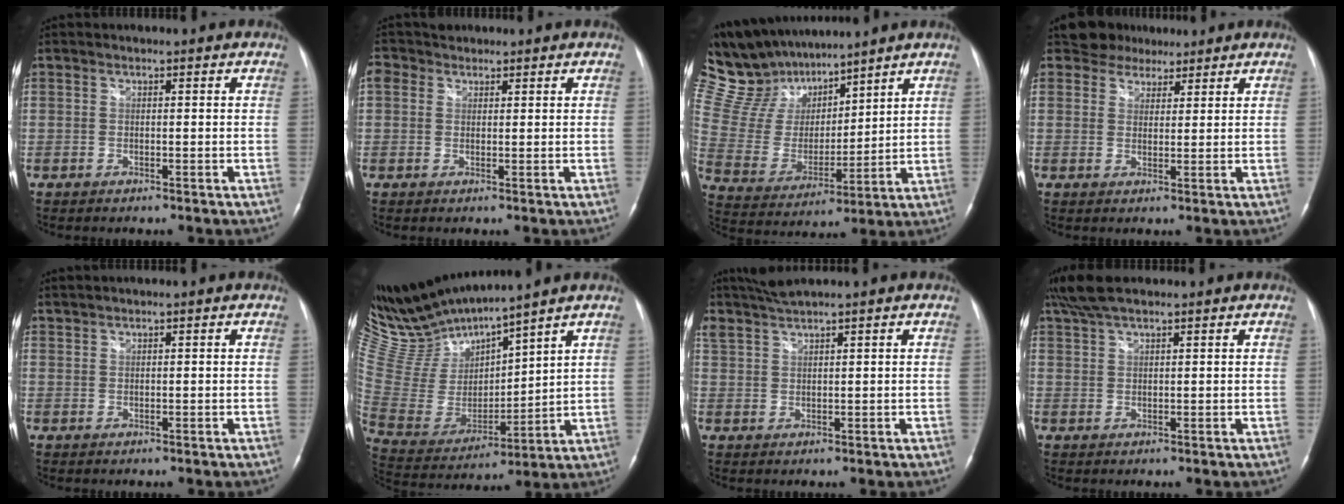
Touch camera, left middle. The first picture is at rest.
{"total": 2.9, "force": [1.6, 2.4, 0.6], "torque": [-0.014, 0.019, 0.028]}
{"total": 16.6, "force": [14.4, 5.9, 6.0], "torque": [-0.129, 0.027, 0.281]}
{"total": 4.6, "force": [3.7, 2.8, 0.0], "torque": [0.005, 0.004, 0.054]}
{"total": 1.1, "force": [1.1, -0.1, 0.3], "torque": [-0.010, 0.011, 0.028]}
{"total": 15.4, "force": [14.5, 0.3, 5.0], "torque": [-0.125, -0.005, 0.307]}
{"total": 3.4, "force": [3.1, -0.6, 1.3], "torque": [-0.034, 0.004, 0.067]}
{"total": 5.9, "force": [4.7, 1.2, 3.2], "torque": [-0.070, 0.023, 0.090]}